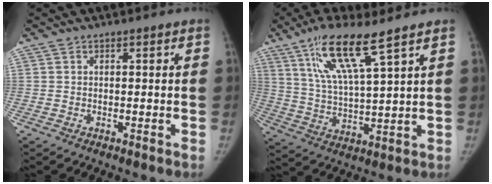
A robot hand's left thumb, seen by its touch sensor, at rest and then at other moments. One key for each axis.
{"total": 12.6, "fx": 7.7, "fy": 1.6, "fz": 9.9, "tx": -0.191, "ty": -0.033, "tz": 0.154}